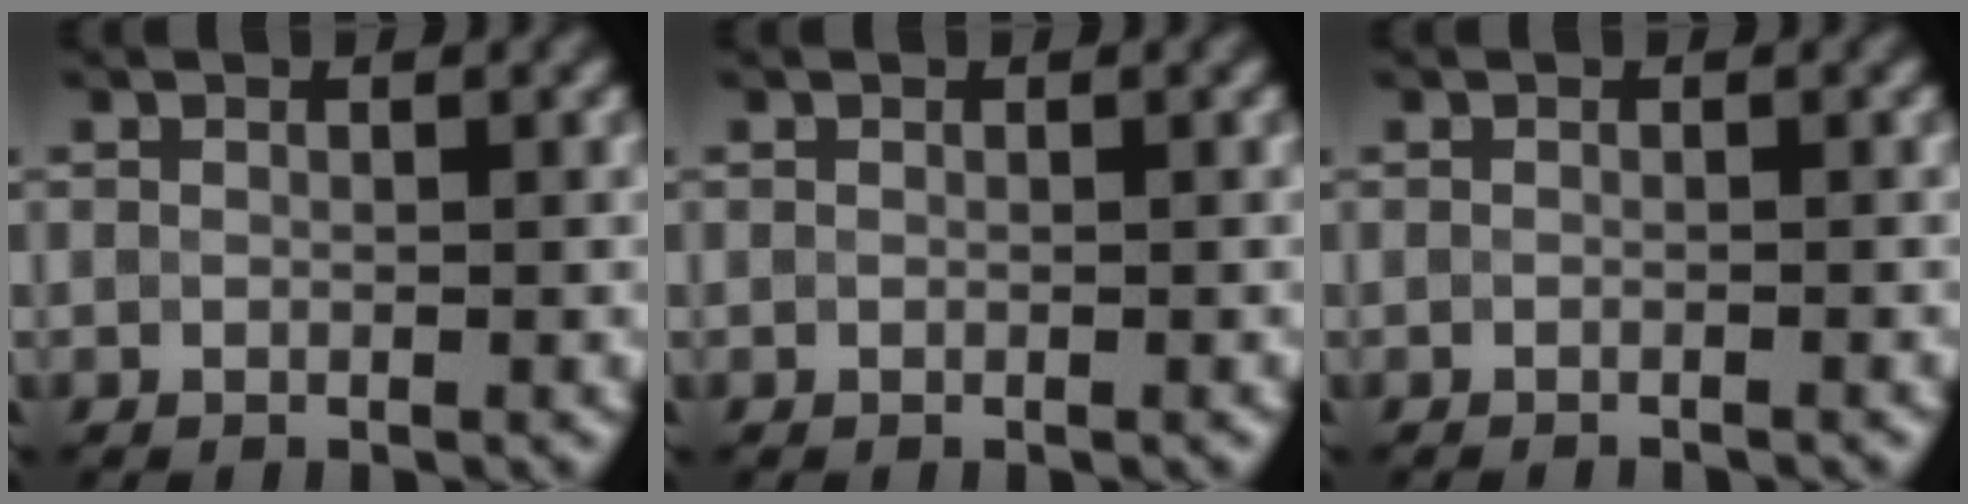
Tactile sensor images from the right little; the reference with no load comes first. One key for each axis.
{"total": 0.0}
{"total": 1.0, "fx": -0.9, "fy": -0.1, "fz": 0.2, "tx": 0.000, "ty": -0.004, "tz": -0.012}